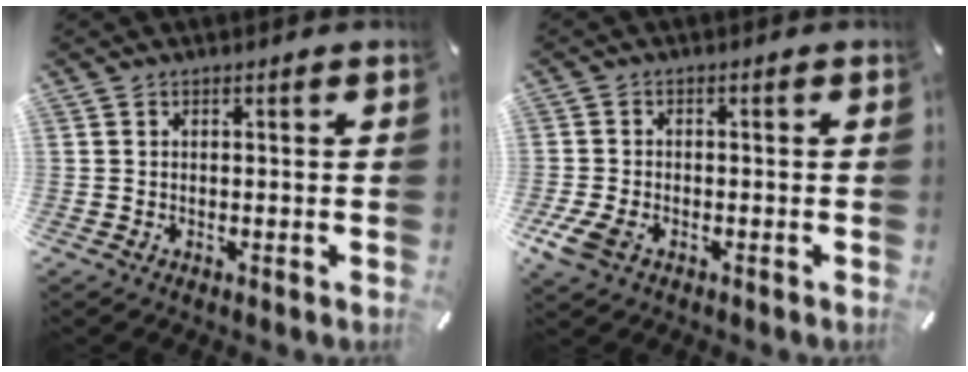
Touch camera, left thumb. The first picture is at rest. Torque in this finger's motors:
{"motor_torque": [0.24, 1.22, 0.41, 0.24, 0.24]}